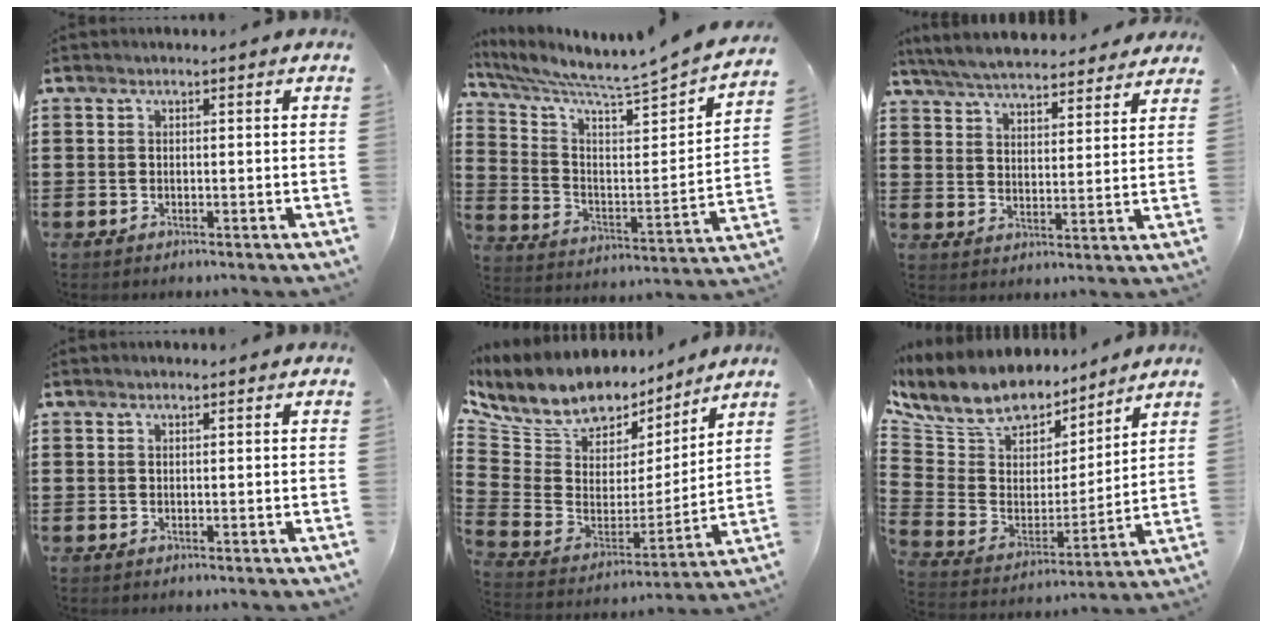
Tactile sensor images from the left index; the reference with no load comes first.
{"total": 5.2, "force": [4.9, -0.6, 1.8], "torque": [-0.063, -0.060, 0.073]}
{"total": 6.1, "force": [6.0, 0.5, 1.2], "torque": [-0.051, -0.029, 0.107]}
{"total": 0.0}
{"total": 9.3, "force": [7.7, 4.6, 2.3], "torque": [-0.095, -0.052, 0.140]}
{"total": 9.4, "force": [8.3, 4.1, 1.8], "torque": [-0.089, -0.052, 0.151]}